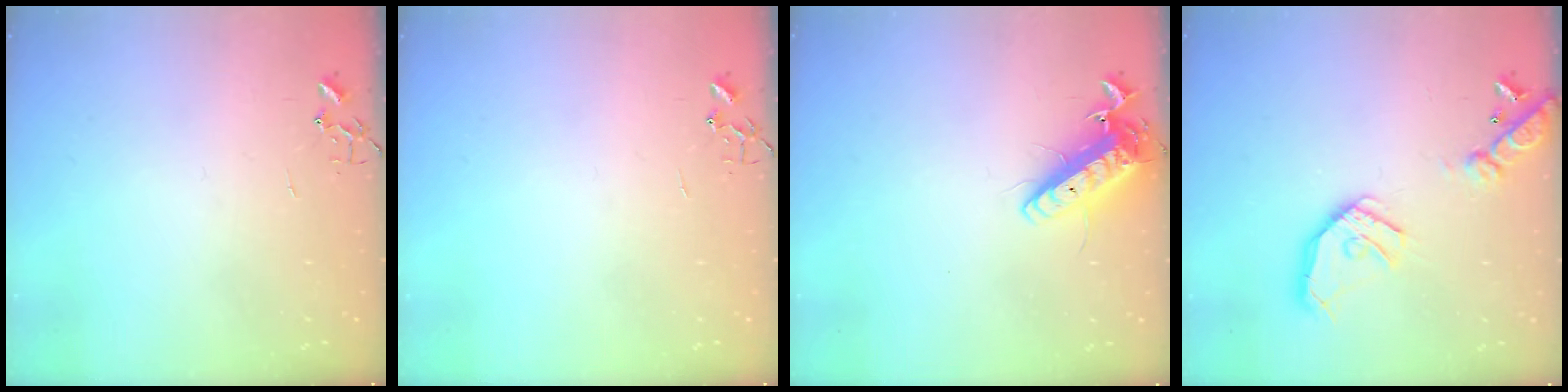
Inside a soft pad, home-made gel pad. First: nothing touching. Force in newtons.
{"total": 0.0}
{"total": 13.4, "press": 13.1, "slide": 2.5}
{"total": 17.3, "press": 17.0, "slide": 2.8}